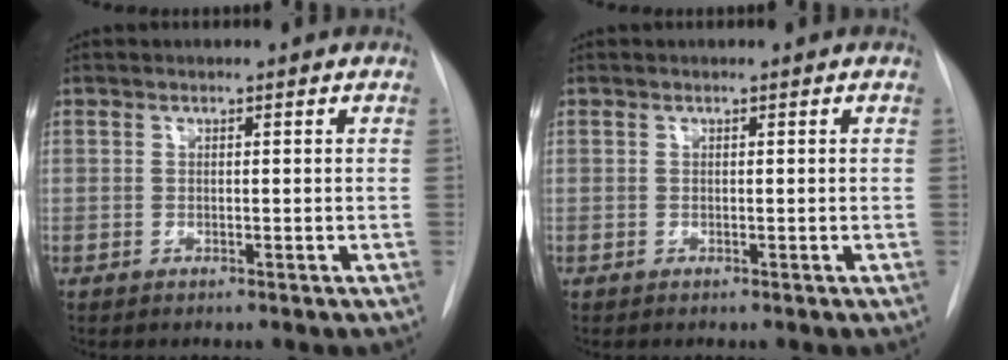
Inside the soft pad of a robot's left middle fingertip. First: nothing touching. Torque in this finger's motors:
{"motor_torque": [0.00, 0.00, 0.00, 0.00]}